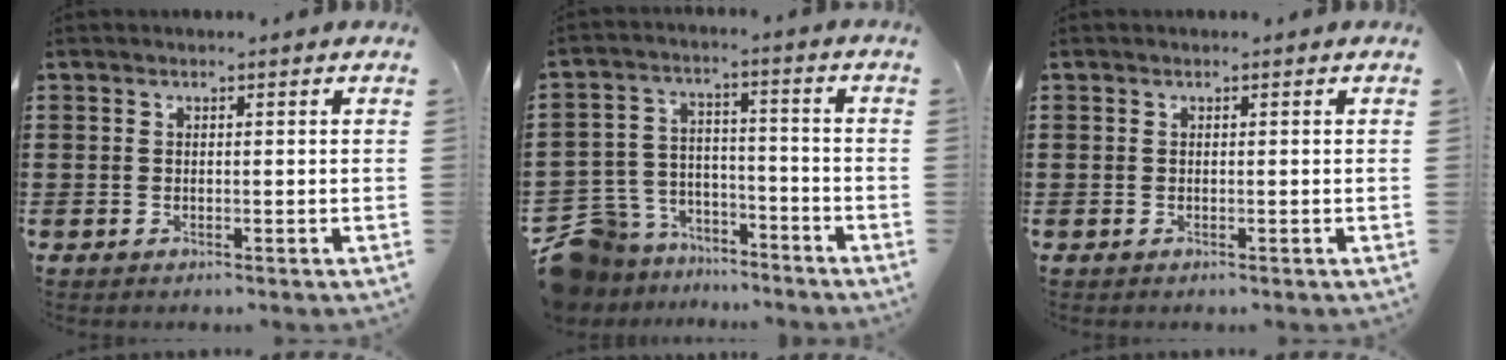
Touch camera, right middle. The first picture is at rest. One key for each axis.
{"total": 8.3, "fx": -7.6, "fy": 3.3, "fz": 0.1, "tx": -0.031, "ty": 0.011, "tz": -0.154}
{"total": 0.0}